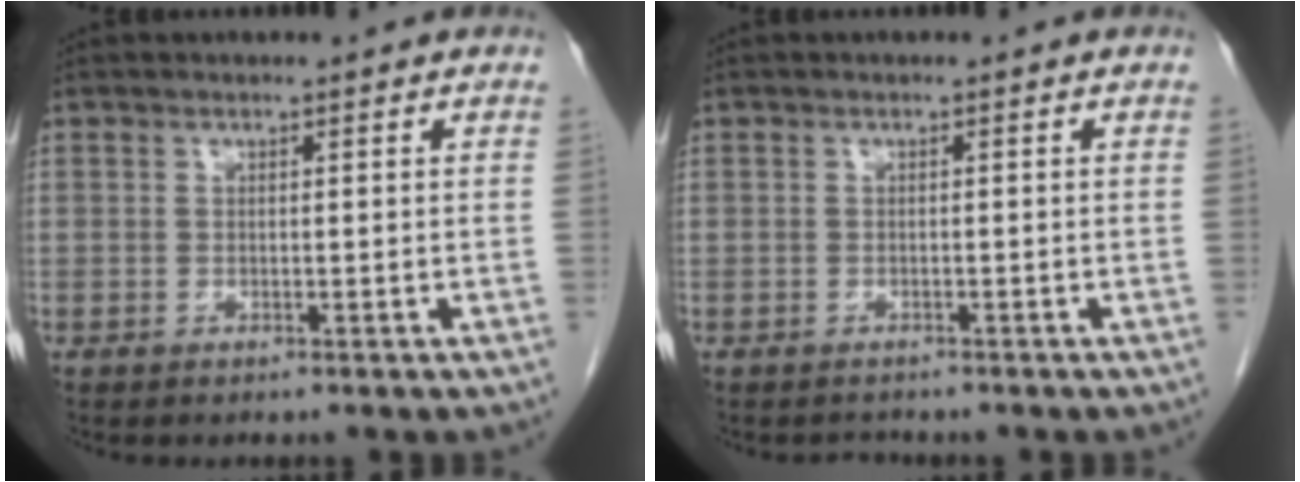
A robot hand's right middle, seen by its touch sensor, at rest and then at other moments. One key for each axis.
{"total": 1.0, "fx": -0.9, "fy": 0.3, "fz": -0.2, "tx": 0.000, "ty": -0.003, "tz": -0.014}